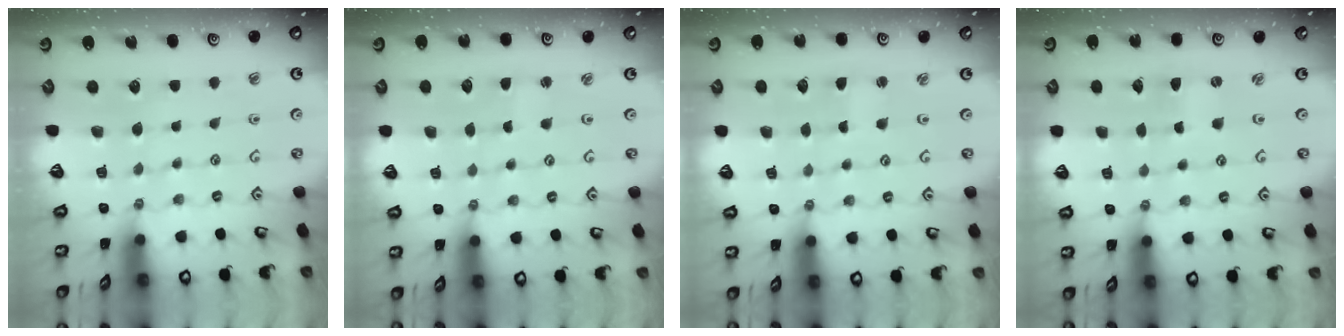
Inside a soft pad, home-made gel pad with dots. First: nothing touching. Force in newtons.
{"total": 1.0, "press": 1.0, "slide": 0.1}
{"total": 1.1, "press": 1.1, "slide": 0.2}
{"total": 0.0}